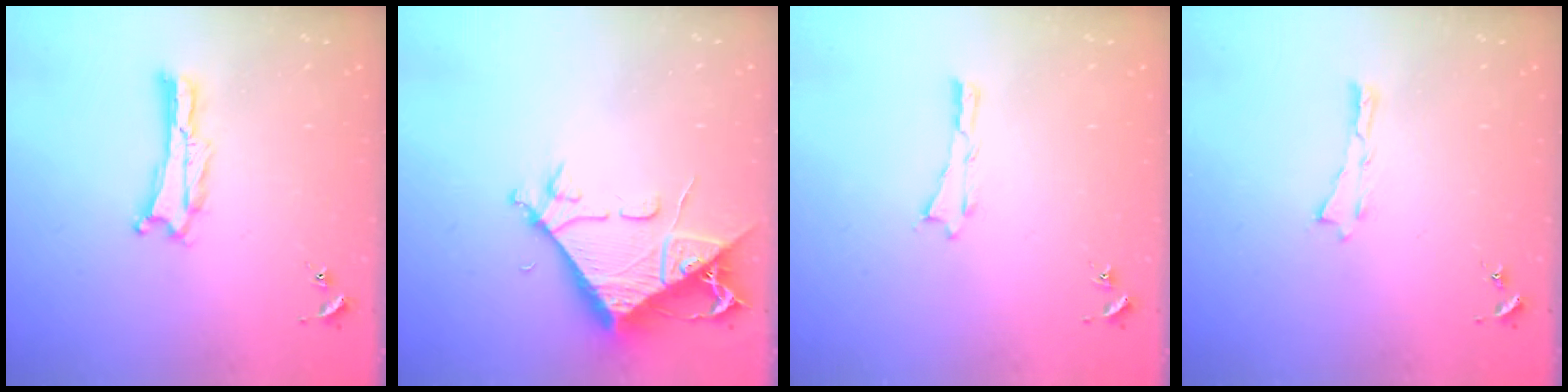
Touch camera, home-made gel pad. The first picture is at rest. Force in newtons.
{"total": 8.7, "press": 8.6, "slide": 1.1}
{"total": 0.0}
{"total": 0.0}